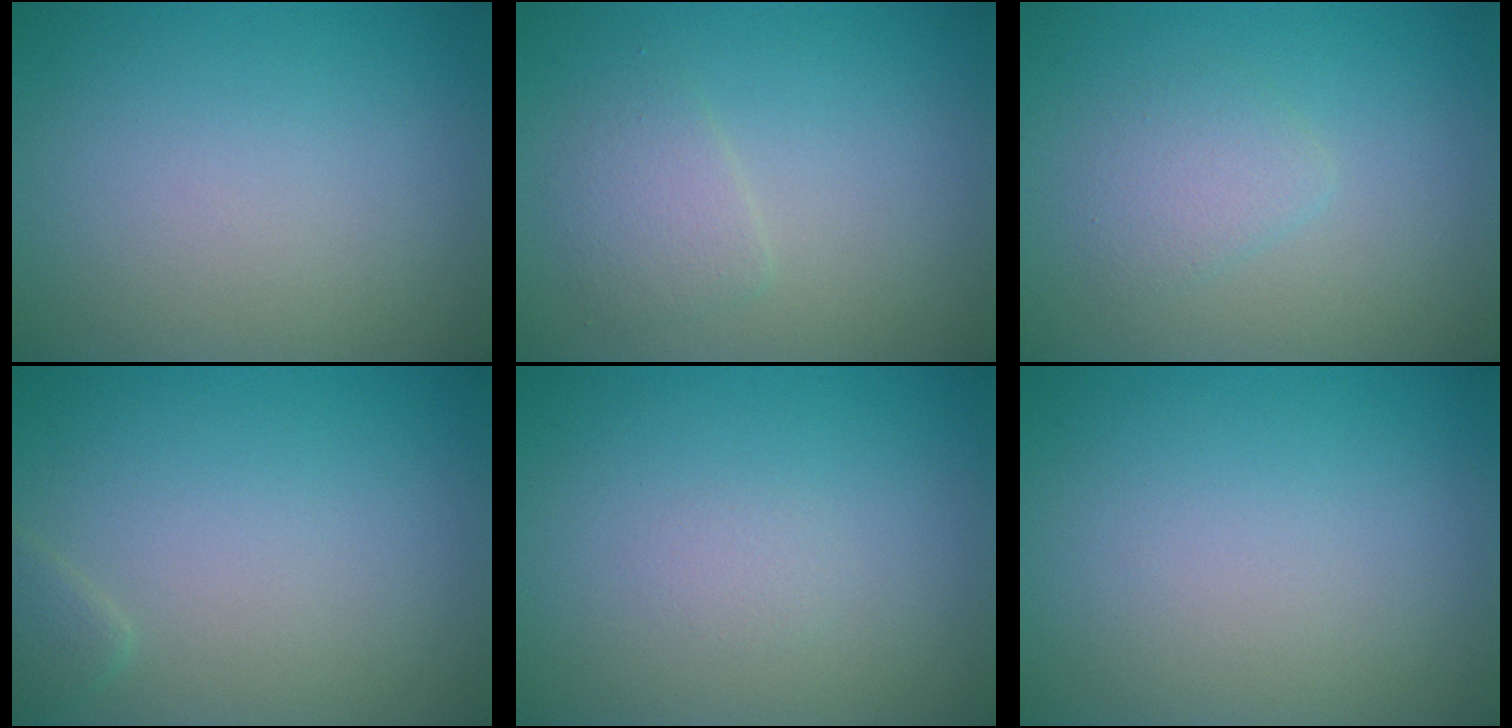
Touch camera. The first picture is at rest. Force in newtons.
{"total": 1.9, "press": 1.9, "slide": 0.0}
{"total": 1.9, "press": 1.9, "slide": 0.1}
{"total": 1.1, "press": 1.1, "slide": 0.1}
{"total": 0.6, "press": 0.6, "slide": 0.0}
{"total": 0.0}